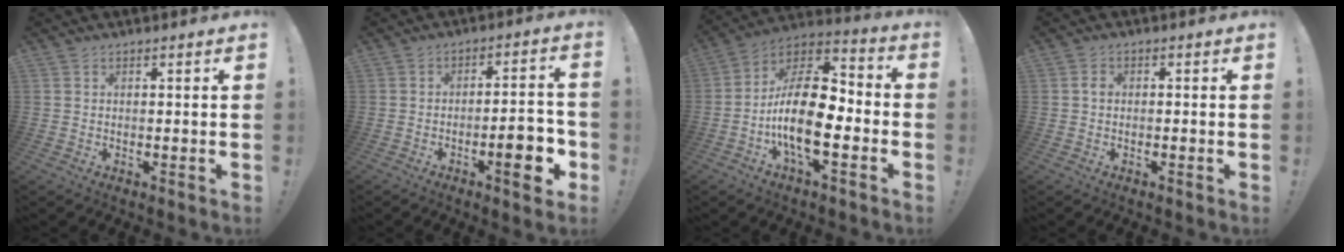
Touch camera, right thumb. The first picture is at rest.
{"total": 10.7, "force": [-4.1, 2.9, 9.4], "torque": [-0.117, 0.009, -0.066]}
{"total": 19.1, "force": [-4.8, 8.5, 16.4], "torque": [-0.317, 0.023, -0.080]}
{"total": 1.4, "force": [-0.5, 1.0, 1.0], "torque": [-0.020, 0.007, -0.009]}